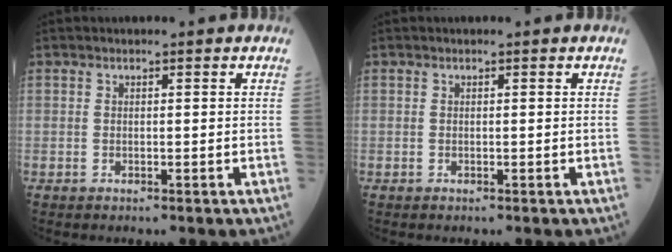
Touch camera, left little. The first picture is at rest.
{"total": 0.0}